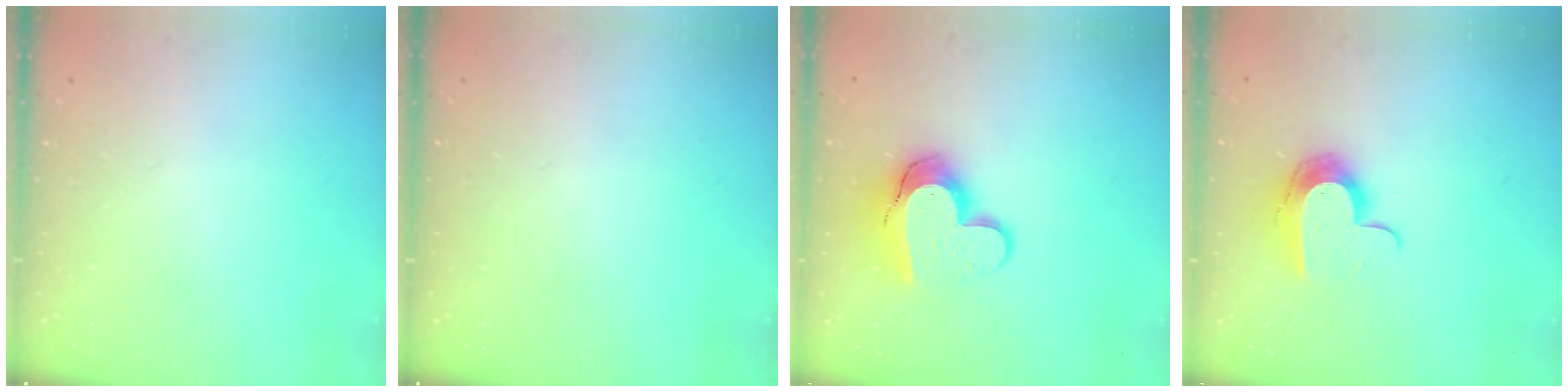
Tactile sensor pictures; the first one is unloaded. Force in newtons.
{"total": 0.0}
{"total": 13.3, "press": 13.3, "slide": 1.1}
{"total": 12.1, "press": 12.1, "slide": 0.6}